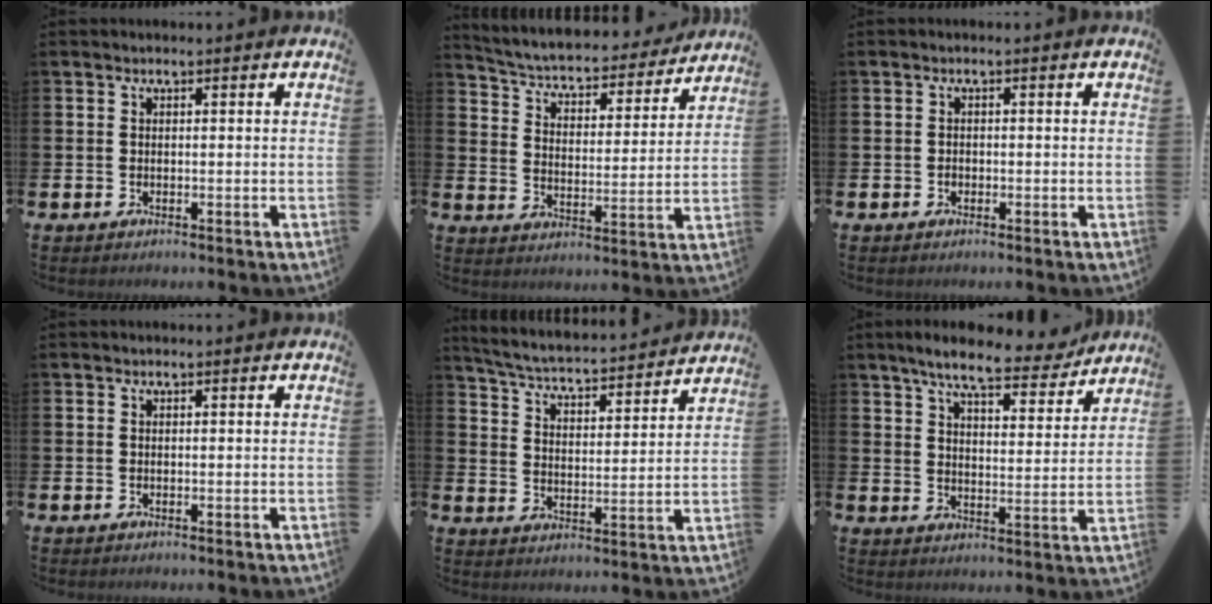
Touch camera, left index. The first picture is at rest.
{"total": 5.1, "force": [4.8, 1.2, 1.5], "torque": [-0.055, -0.041, 0.074]}
{"total": 0.7, "force": [-0.3, 0.6, 0.2], "torque": [-0.005, 0.003, -0.007]}
{"total": 0.0}
{"total": 4.5, "force": [4.4, 0.2, 1.1], "torque": [-0.047, -0.044, 0.069]}
{"total": 8.0, "force": [7.1, 1.6, 3.5], "torque": [-0.068, -0.033, 0.120]}